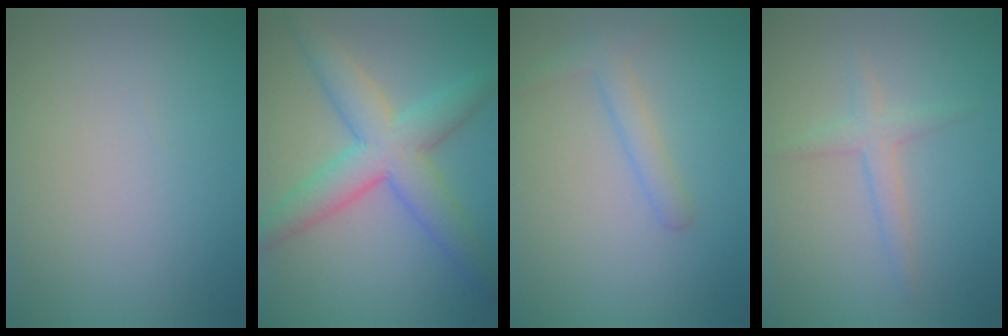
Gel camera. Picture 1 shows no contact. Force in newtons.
{"total": 6.7, "press": 6.7, "slide": 0.2}
{"total": 2.0, "press": 1.9, "slide": 0.1}
{"total": 1.9, "press": 1.9, "slide": 0.1}